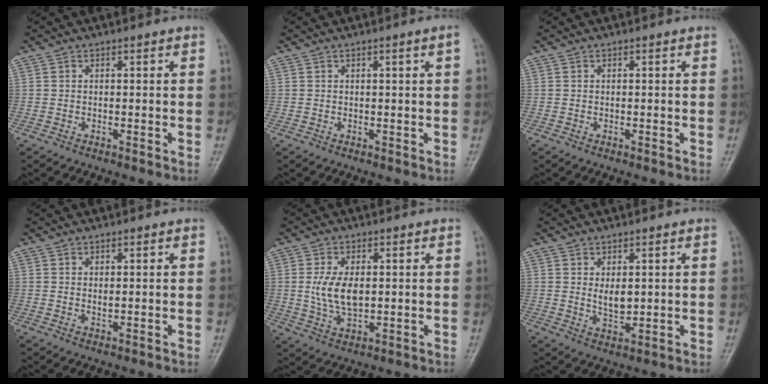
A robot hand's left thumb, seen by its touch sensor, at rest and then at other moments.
{"total": 1.4, "force": [0.4, -0.3, 1.4], "torque": [-0.025, 0.001, 0.009]}
{"total": 0.0}
{"total": 1.0, "force": [0.3, 0.4, 0.8], "torque": [-0.013, -0.004, 0.007]}
{"total": 7.6, "force": [0.6, 4.1, 6.3], "torque": [-0.120, -0.007, 0.016]}
{"total": 4.0, "force": [0.9, 2.1, 3.2], "torque": [-0.046, -0.014, 0.021]}